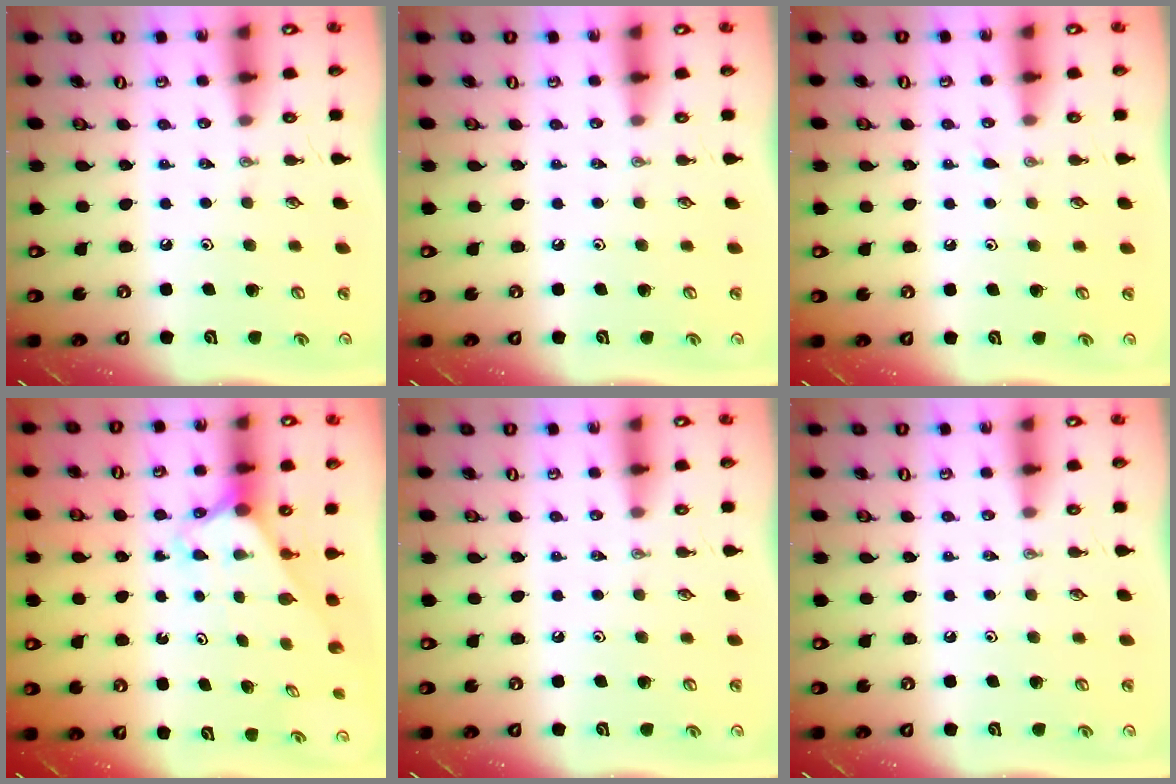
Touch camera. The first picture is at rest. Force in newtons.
{"total": 0.0}
{"total": 5.4, "press": 5.4, "slide": 0.4}
{"total": 2.3, "press": 2.3, "slide": 0.2}
{"total": 0.0}
{"total": 0.0}